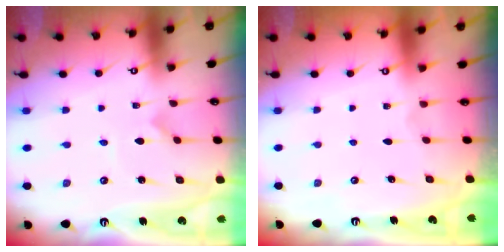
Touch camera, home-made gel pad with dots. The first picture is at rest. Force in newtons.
{"total": 0.0}